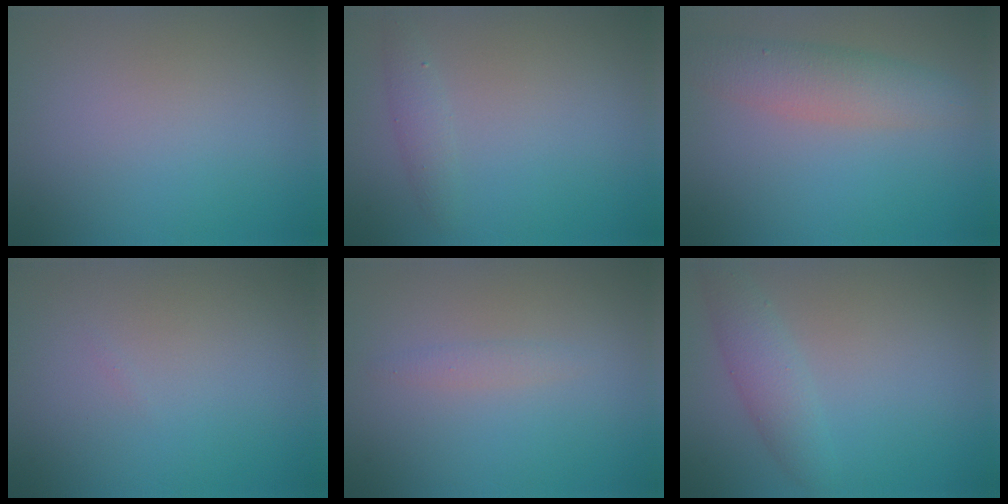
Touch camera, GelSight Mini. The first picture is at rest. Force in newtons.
{"total": 1.3, "press": 1.3, "slide": 0.1}
{"total": 4.0, "press": 4.0, "slide": 0.1}
{"total": 0.0}
{"total": 1.0, "press": 1.0, "slide": 0.0}
{"total": 2.6, "press": 2.6, "slide": 0.1}